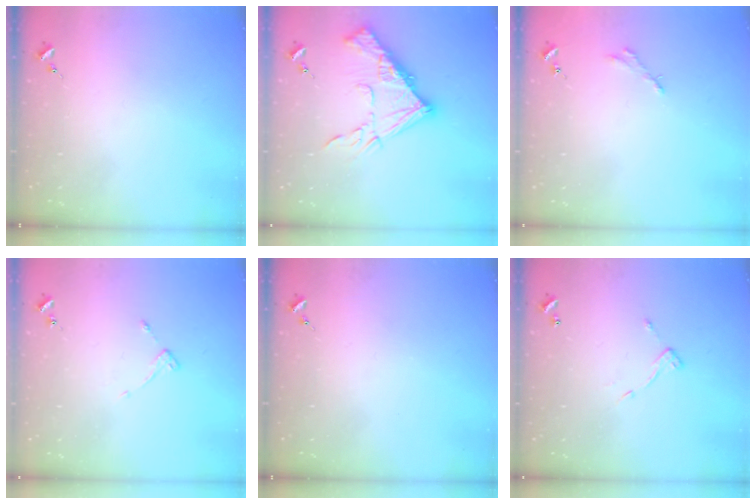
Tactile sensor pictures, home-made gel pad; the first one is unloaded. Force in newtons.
{"total": 16.7, "press": 16.6, "slide": 1.8}
{"total": 2.5, "press": 2.5, "slide": 0.2}
{"total": 3.6, "press": 3.6, "slide": 0.5}
{"total": 0.0}
{"total": 7.2, "press": 7.2, "slide": 0.5}